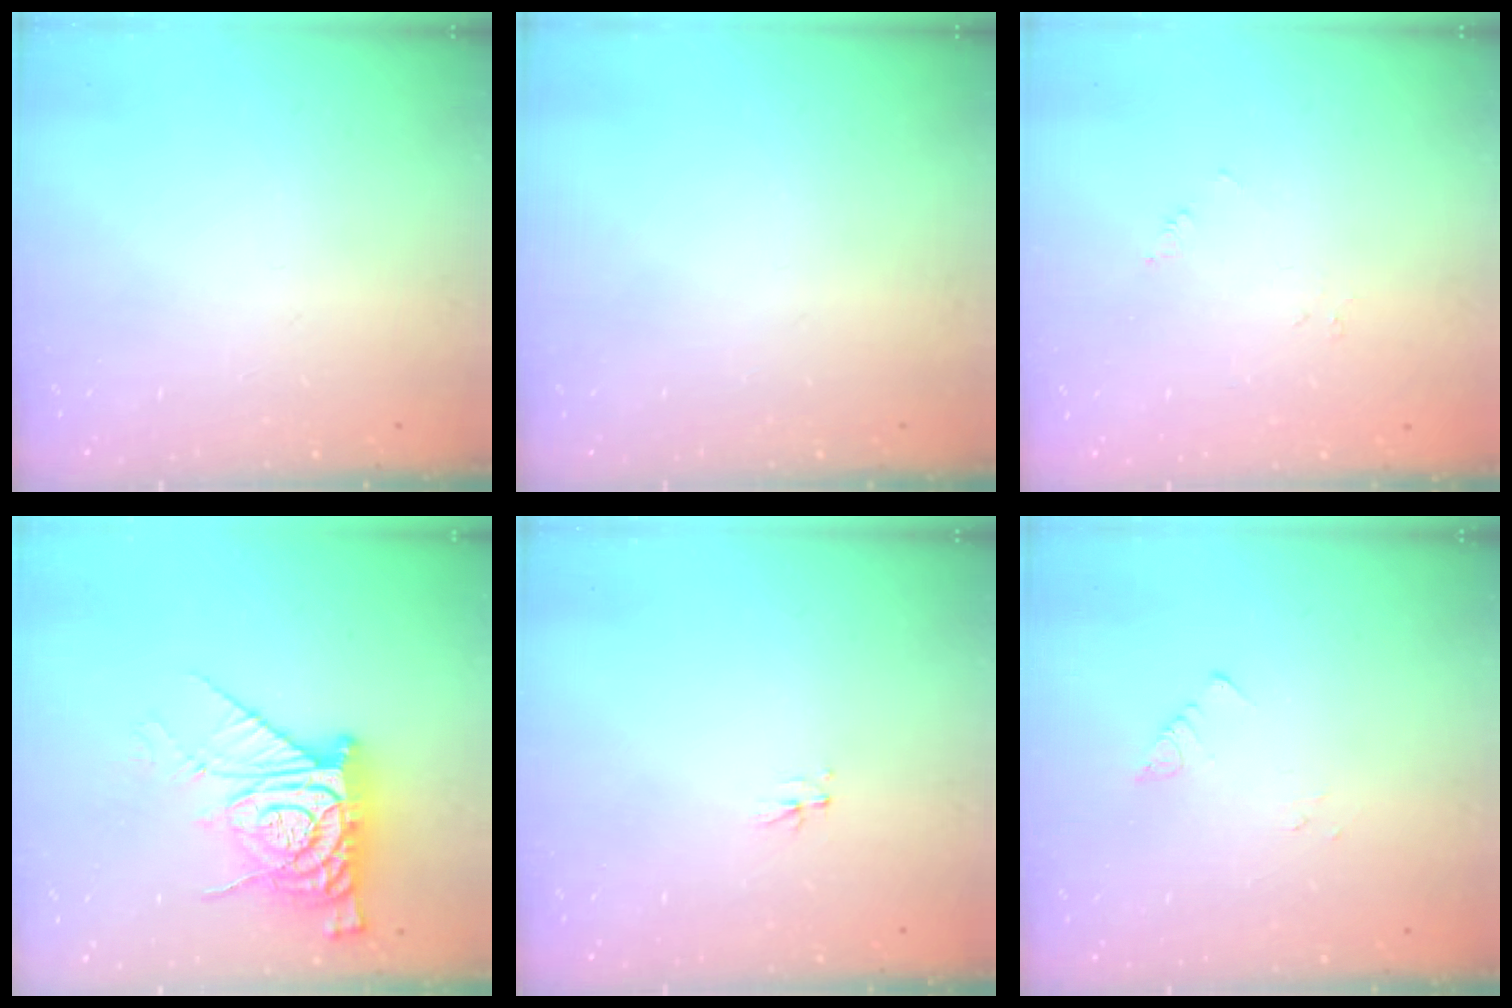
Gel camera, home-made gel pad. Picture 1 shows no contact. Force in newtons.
{"total": 0.0}
{"total": 0.0}
{"total": 13.0, "press": 12.9, "slide": 1.0}
{"total": 3.0, "press": 3.0, "slide": 0.3}
{"total": 1.9, "press": 1.9, "slide": 0.2}